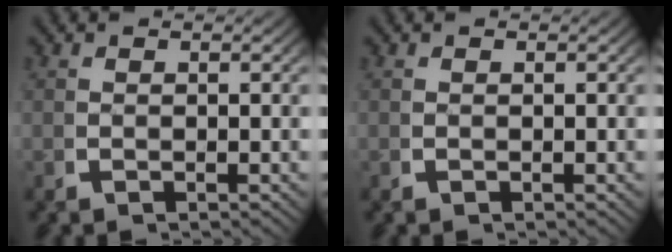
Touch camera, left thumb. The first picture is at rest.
{"total": 0.0}